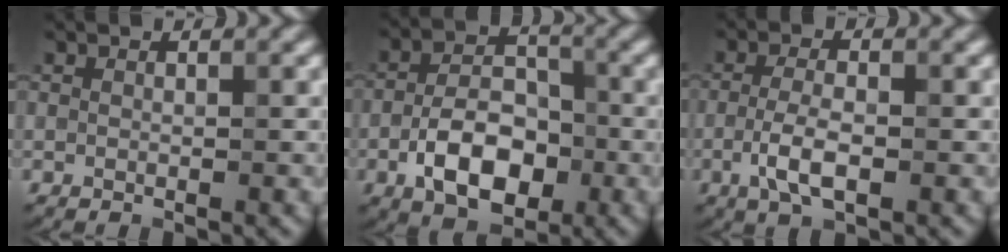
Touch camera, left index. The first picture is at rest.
{"total": 6.6, "force": [-2.3, 3.9, 4.9], "torque": [-0.080, 0.004, -0.044]}
{"total": 3.4, "force": [-1.1, 1.2, 3.0], "torque": [-0.065, 0.000, -0.026]}